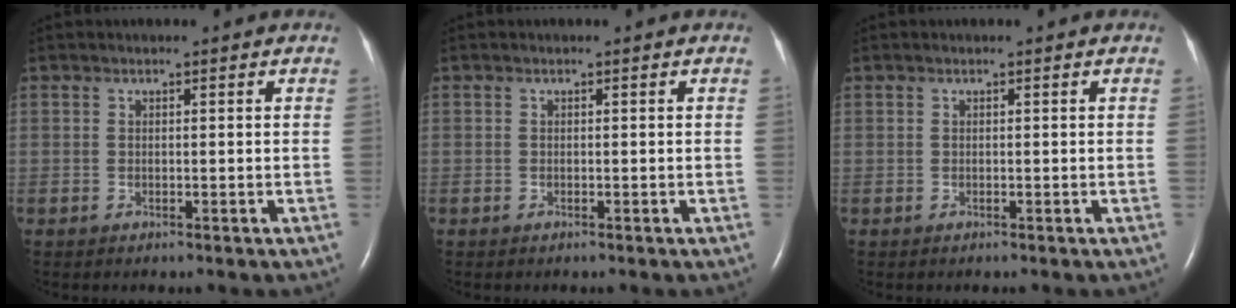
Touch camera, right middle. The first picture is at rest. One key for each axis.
{"total": 0.0}
{"total": 0.0}